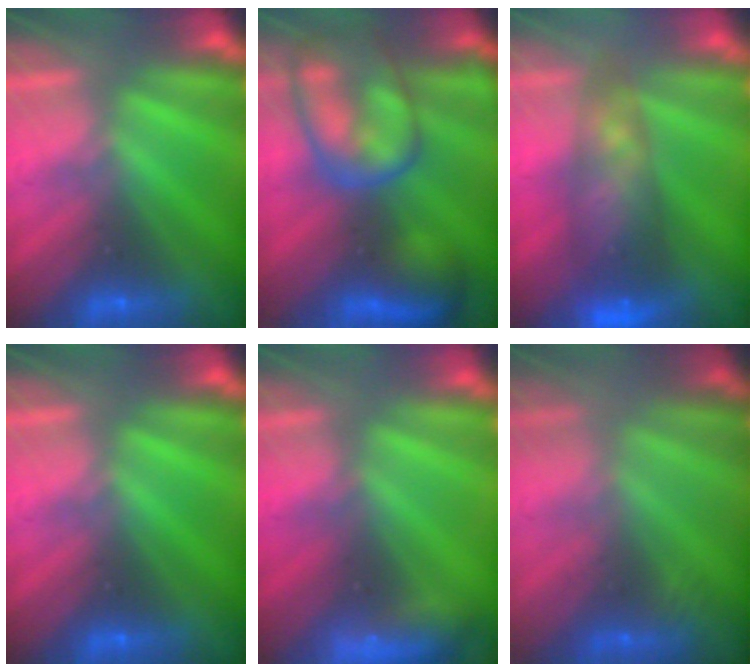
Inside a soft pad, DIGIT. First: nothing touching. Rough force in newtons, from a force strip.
{"total": 6.7}
{"total": 8.6}
{"total": 0.0}
{"total": 3.2}
{"total": 2.6}